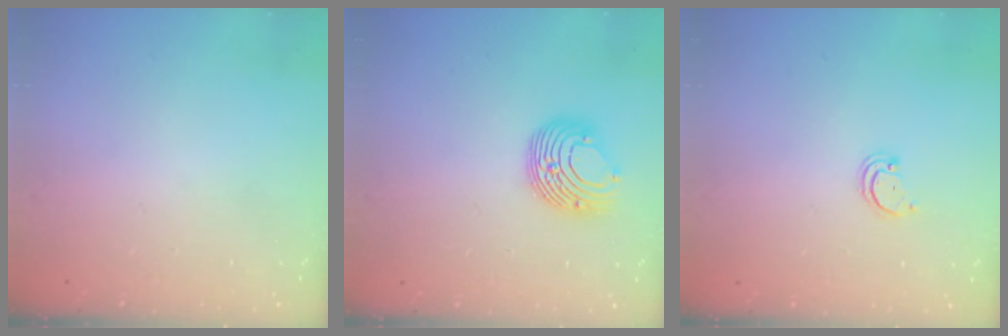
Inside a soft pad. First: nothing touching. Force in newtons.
{"total": 10.6, "press": 10.6, "slide": 0.3}
{"total": 1.8, "press": 1.8, "slide": 0.2}